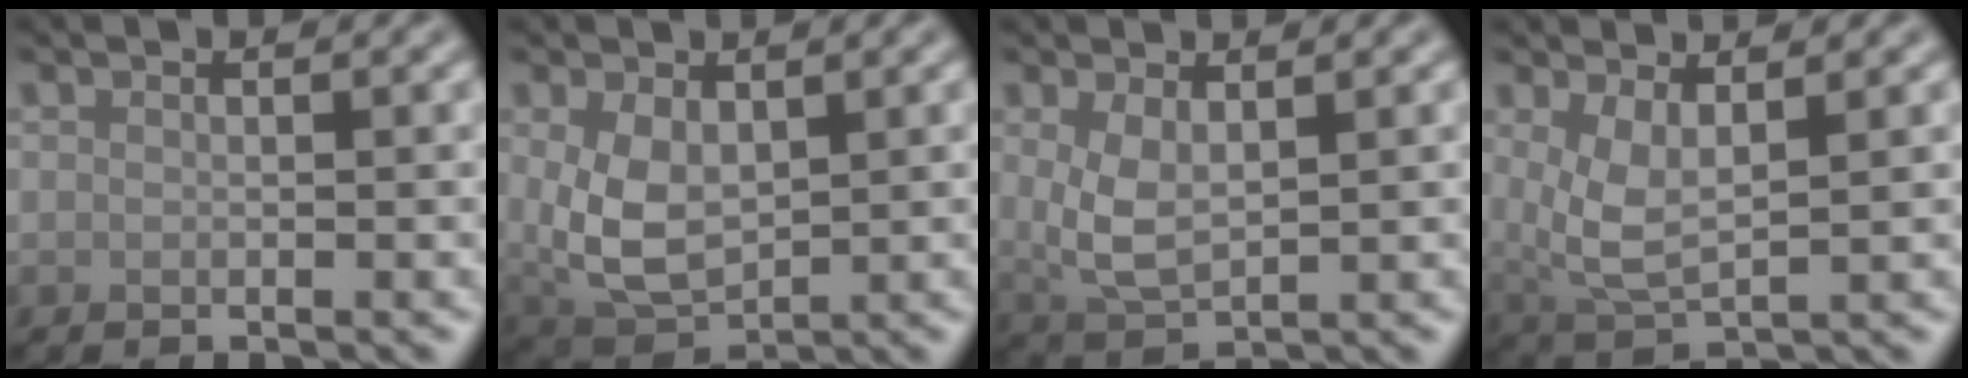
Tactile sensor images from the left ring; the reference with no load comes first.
{"total": 5.4, "force": [0.8, 3.3, 4.2], "torque": [-0.098, -0.007, 0.026]}
{"total": 3.2, "force": [1.0, 1.4, 2.7], "torque": [-0.063, -0.007, 0.024]}
{"total": 3.8, "force": [1.4, 1.3, 3.3], "torque": [-0.070, -0.009, 0.032]}